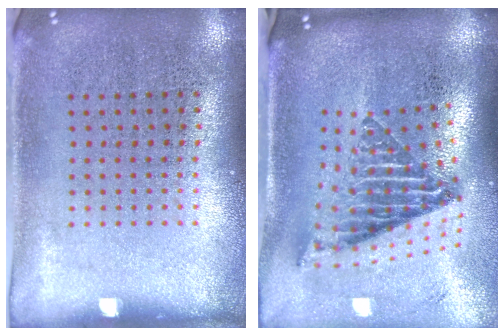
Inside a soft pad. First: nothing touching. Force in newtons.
{"total": 2.6, "press": 1.6, "slide": 2.0}